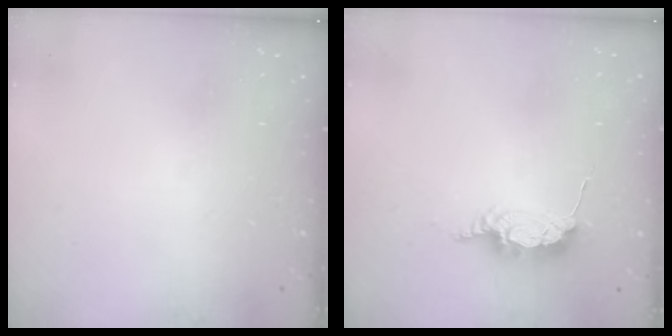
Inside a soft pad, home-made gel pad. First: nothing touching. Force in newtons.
{"total": 7.6, "press": 7.6, "slide": 0.2}